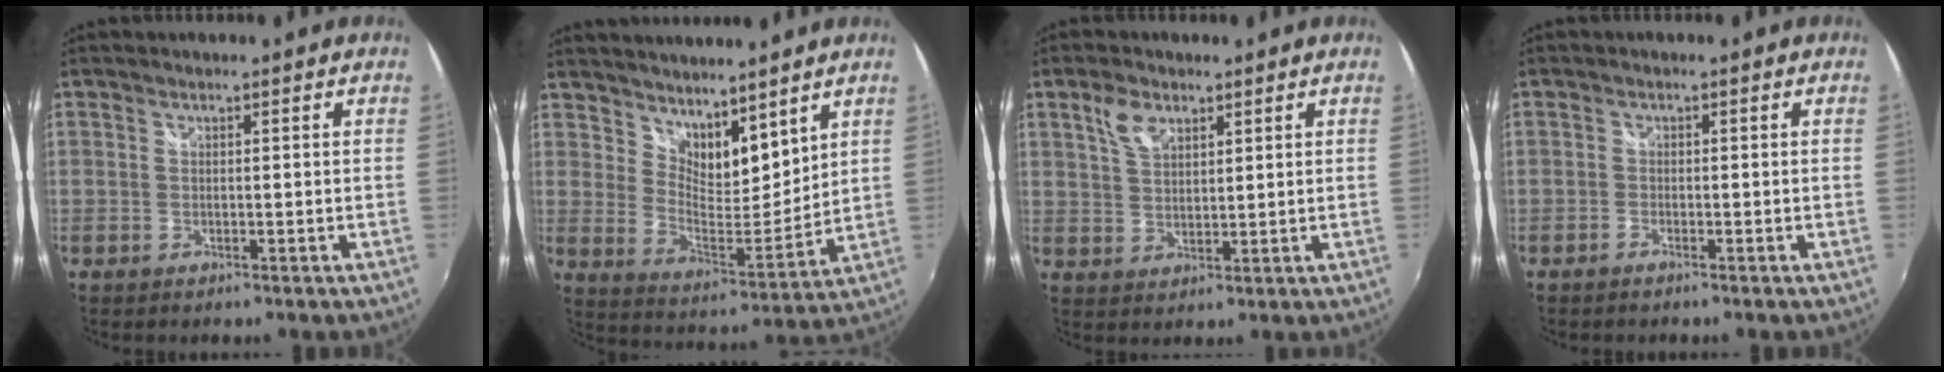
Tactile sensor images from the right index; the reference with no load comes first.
{"total": 11.6, "force": [9.0, 5.0, 5.3], "torque": [-0.083, -0.002, 0.165]}
{"total": 5.1, "force": [2.9, 2.9, 3.1], "torque": [-0.057, 0.010, 0.055]}
{"total": 0.9, "force": [-0.8, 0.3, 0.2], "torque": [-0.008, -0.002, -0.018]}